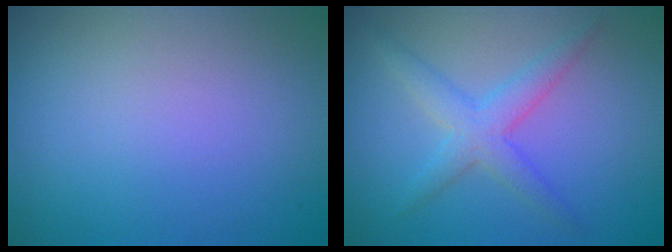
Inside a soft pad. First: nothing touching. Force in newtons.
{"total": 2.3, "press": 2.3, "slide": 0.1}